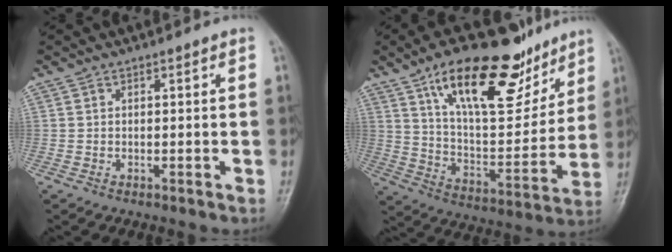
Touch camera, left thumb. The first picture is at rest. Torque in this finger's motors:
{"motor_torque": [0.19, 0.20, 1.47, -1.30, 0.22]}